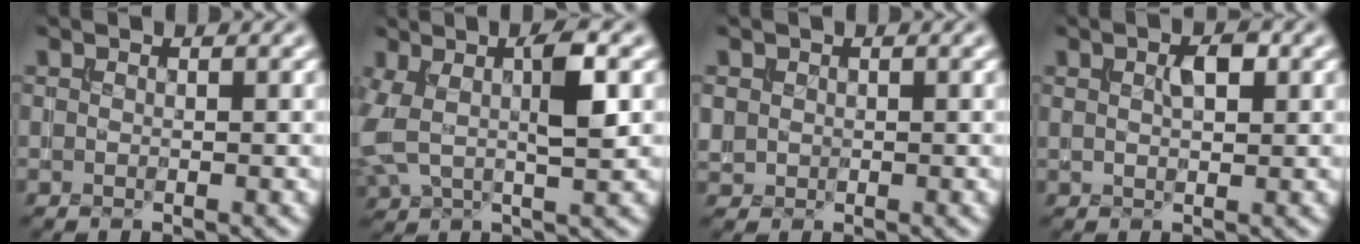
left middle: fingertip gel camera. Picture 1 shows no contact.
{"total": 5.5, "force": [0.8, 2.1, 5.0], "torque": [-0.110, 0.006, 0.014]}
{"total": 1.3, "force": [0.2, 1.3, 0.2], "torque": [-0.003, -0.005, 0.006]}
{"total": 2.3, "force": [0.8, 1.1, 1.9], "torque": [-0.034, 0.002, 0.015]}